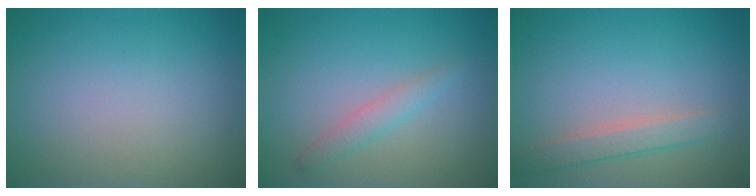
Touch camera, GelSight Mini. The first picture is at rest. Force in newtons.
{"total": 1.6, "press": 1.6, "slide": 0.0}
{"total": 2.2, "press": 2.2, "slide": 0.2}